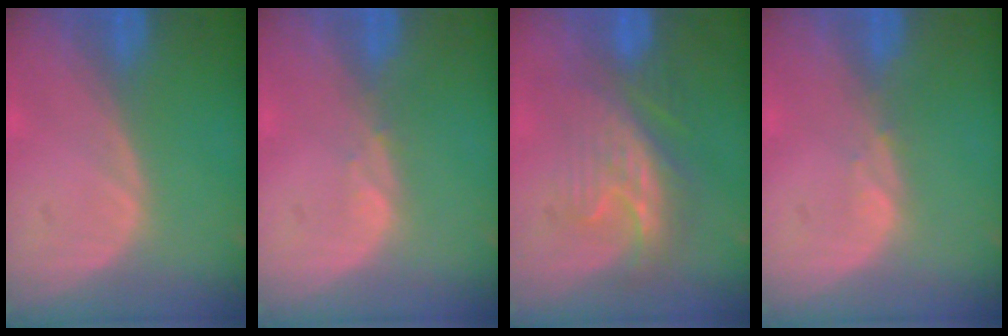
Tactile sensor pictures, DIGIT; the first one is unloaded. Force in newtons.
{"total": 0.7, "press": 0.7, "slide": 0.2}
{"total": 8.7, "press": 7.5, "slide": 4.5}
{"total": 0.7, "press": 0.7, "slide": 0.2}